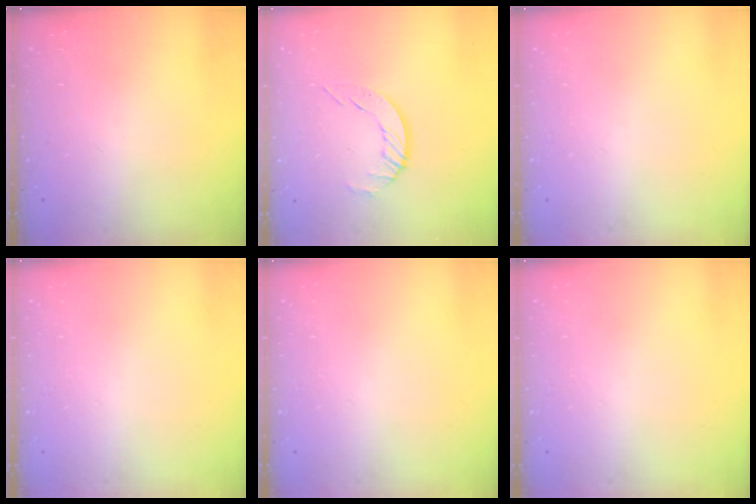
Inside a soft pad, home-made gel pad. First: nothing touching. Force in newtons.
{"total": 4.9, "press": 4.9, "slide": 0.3}
{"total": 0.0}
{"total": 0.0}
{"total": 0.0}
{"total": 0.0}